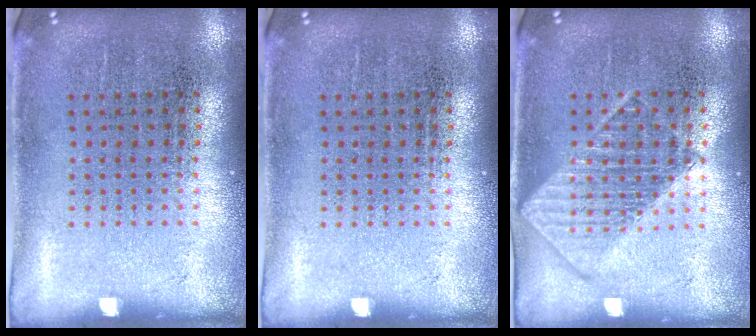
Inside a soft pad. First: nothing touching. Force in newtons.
{"total": 0.0}
{"total": 1.2, "press": 1.2, "slide": 0.1}